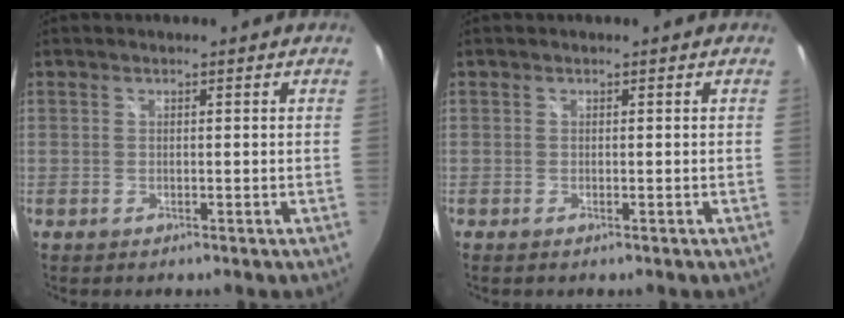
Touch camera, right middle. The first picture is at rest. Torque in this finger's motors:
{"motor_torque": [0.19, -0.19, 0.06, 0.00]}